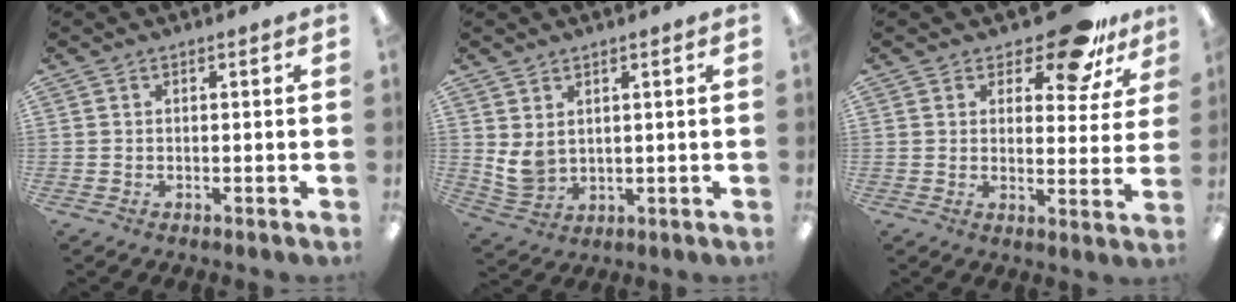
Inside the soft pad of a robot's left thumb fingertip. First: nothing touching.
{"total": 5.4, "force": [2.3, 3.8, 3.0], "torque": [-0.066, -0.013, 0.044]}
{"total": 12.3, "force": [9.0, 4.8, 6.9], "torque": [-0.095, -0.052, 0.156]}